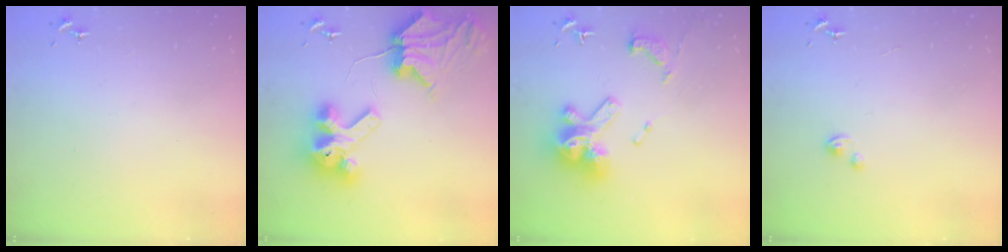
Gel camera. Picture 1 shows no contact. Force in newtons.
{"total": 12.4, "press": 12.3, "slide": 1.6}
{"total": 17.6, "press": 17.5, "slide": 1.6}
{"total": 1.8, "press": 1.8, "slide": 0.2}